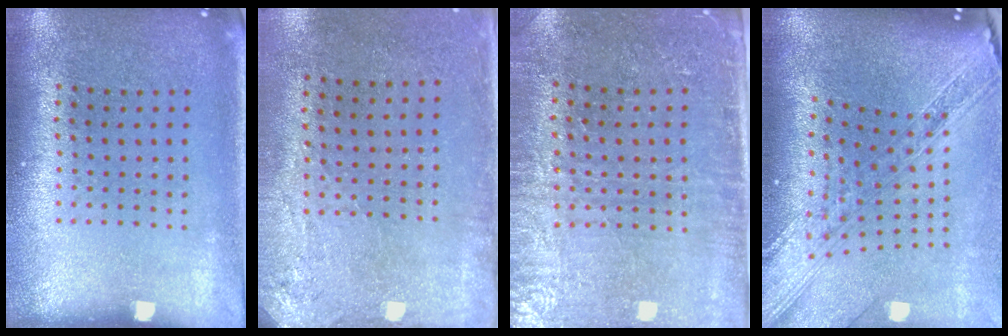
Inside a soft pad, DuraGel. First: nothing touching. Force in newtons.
{"total": 2.8, "press": 2.3, "slide": 1.6}
{"total": 3.2, "press": 2.9, "slide": 1.2}
{"total": 3.1, "press": 2.4, "slide": 2.1}